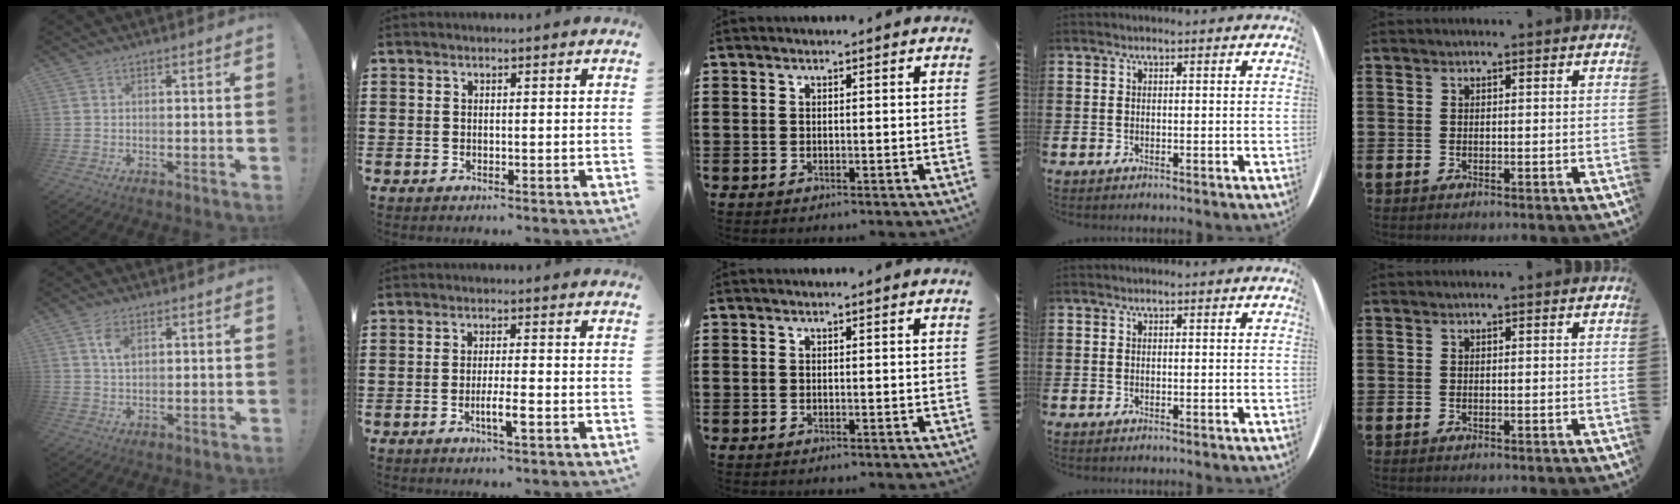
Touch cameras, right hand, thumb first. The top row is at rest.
{"thumb": {"total": 4.6, "force": [1.9, 2.4, 3.4], "torque": [-0.047, -0.005, 0.029]}, "index": {"total": 3.7, "force": [-1.6, 0.3, 3.3], "torque": [-0.056, -0.002, -0.028]}}